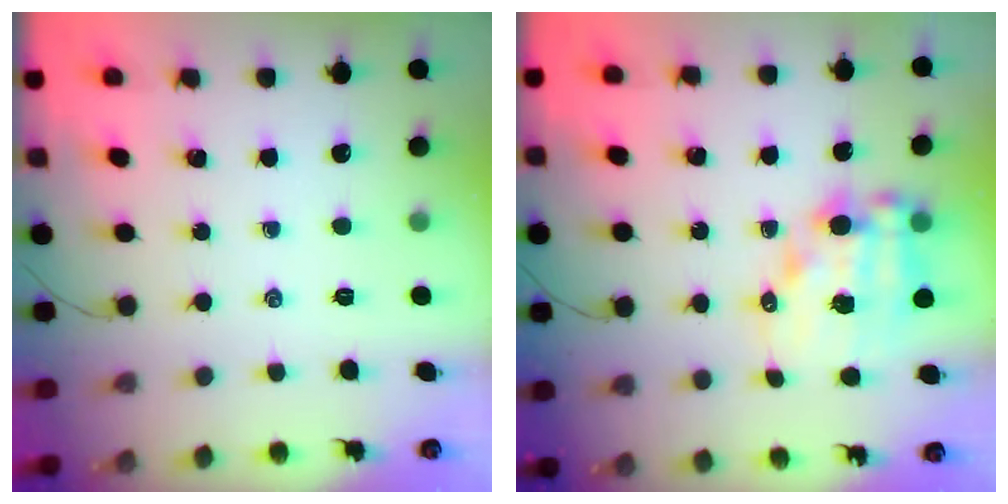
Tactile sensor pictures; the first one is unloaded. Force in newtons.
{"total": 12.3, "press": 12.0, "slide": 3.0}